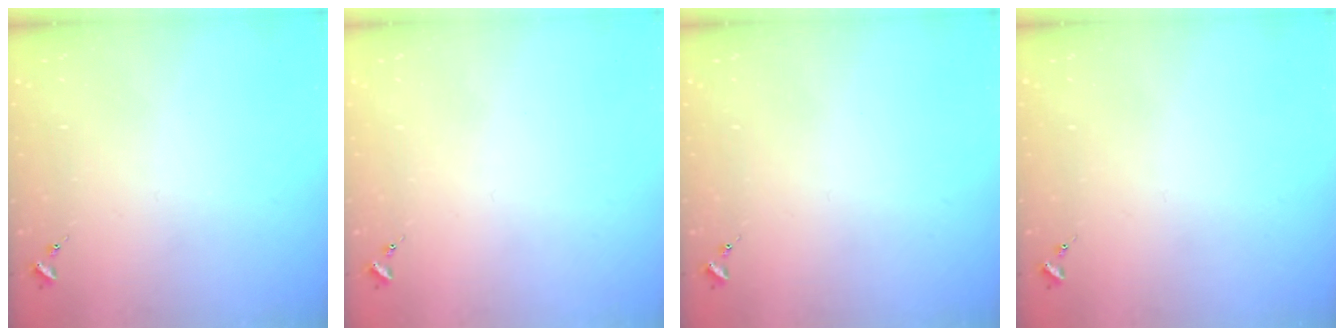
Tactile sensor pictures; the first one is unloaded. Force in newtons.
{"total": 0.0}
{"total": 0.0}
{"total": 0.0}